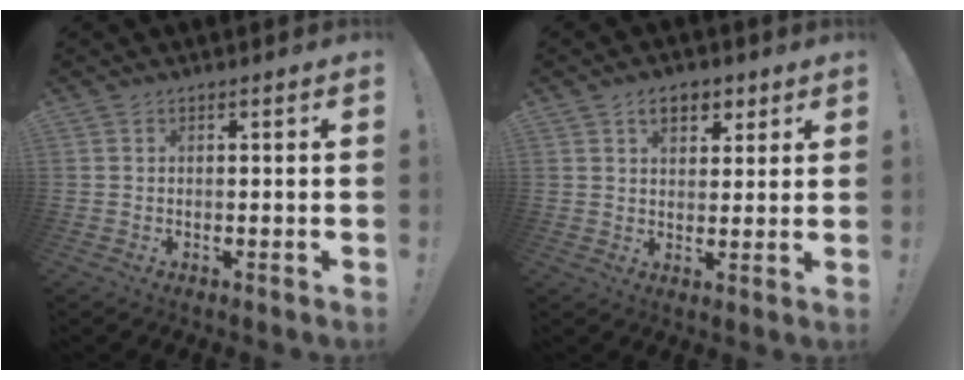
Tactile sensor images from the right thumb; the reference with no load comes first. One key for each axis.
{"total": 6.9, "fx": 3.5, "fy": 4.6, "fz": 3.9, "tx": -0.046, "ty": -0.006, "tz": 0.060}